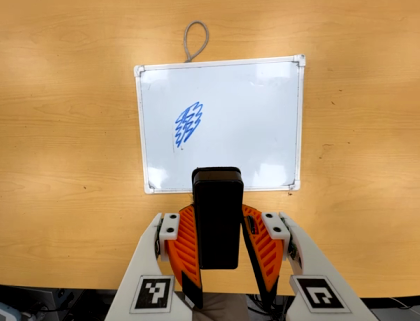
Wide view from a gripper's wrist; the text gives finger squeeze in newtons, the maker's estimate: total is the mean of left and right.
{"total": 6.0, "left": 5.1, "right": 6.9}